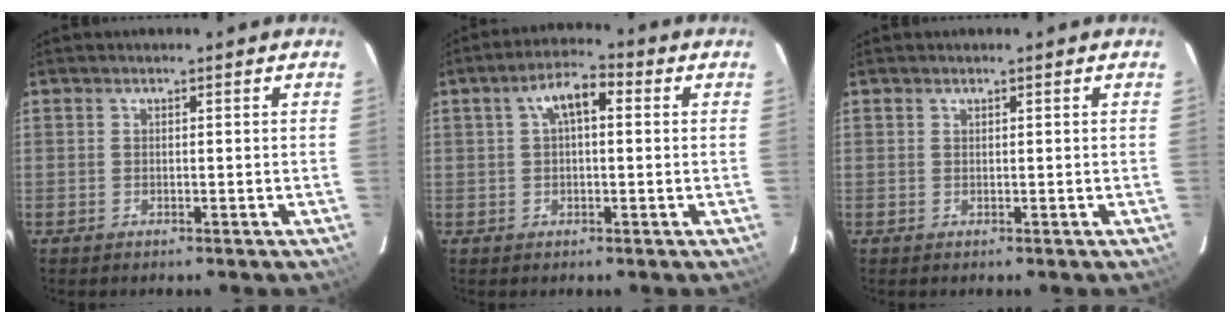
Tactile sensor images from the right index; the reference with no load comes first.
{"total": 6.1, "force": [1.4, 2.5, 5.4], "torque": [-0.101, 0.023, 0.025]}
{"total": 0.0}